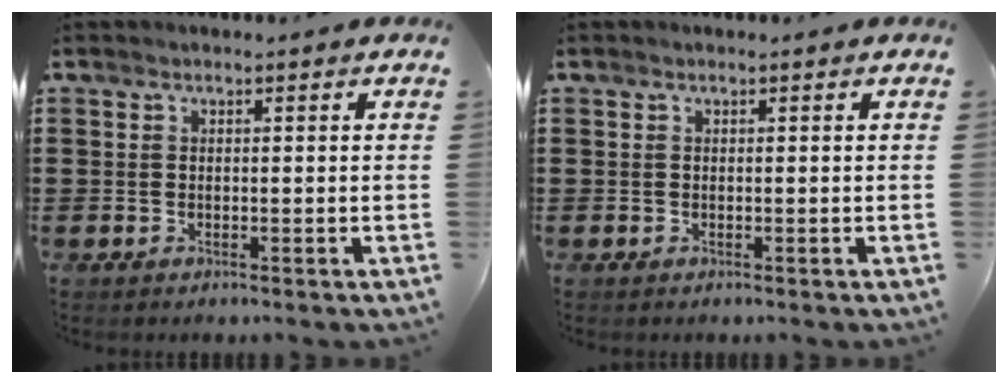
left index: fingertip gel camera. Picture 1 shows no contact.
{"total": 0.0}